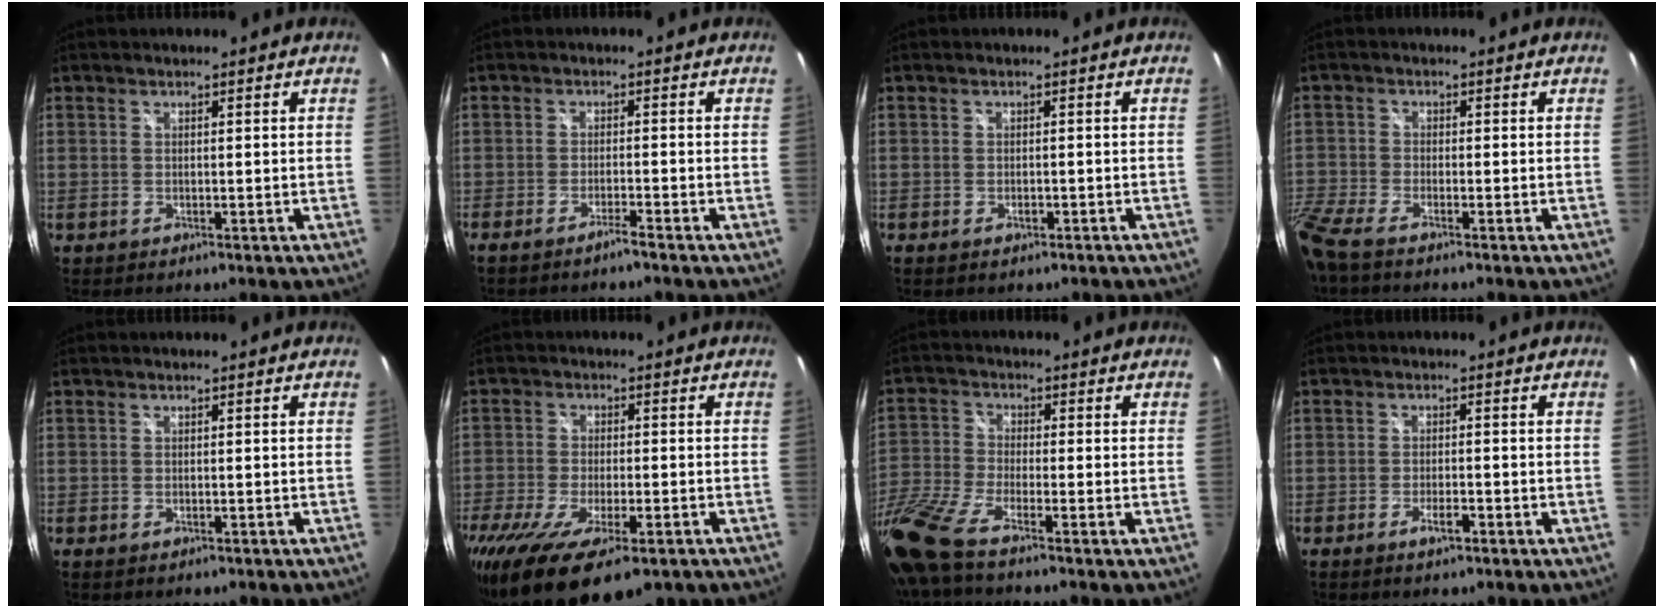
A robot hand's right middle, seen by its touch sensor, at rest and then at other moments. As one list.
[{"total": 2.4, "force": [-2.1, -0.5, 1.1], "torque": [-0.033, 0.000, -0.037]}, {"total": 1.6, "force": [-1.1, 0.9, 0.8], "torque": [-0.013, -0.001, -0.014]}, {"total": 8.1, "force": [-6.6, 2.1, 4.3], "torque": [-0.121, -0.025, -0.132]}, {"total": 1.4, "force": [-1.0, 0.6, 0.6], "torque": [-0.012, -0.003, -0.013]}, {"total": 18.8, "force": [-11.9, 6.5, 13.1], "torque": [-0.271, -0.073, -0.189]}, {"total": 12.8, "force": [-9.7, 1.6, 8.2], "torque": [-0.195, -0.031, -0.200]}, {"total": 2.7, "force": [-1.8, 0.6, 1.9], "torque": [-0.043, 0.000, -0.032]}]